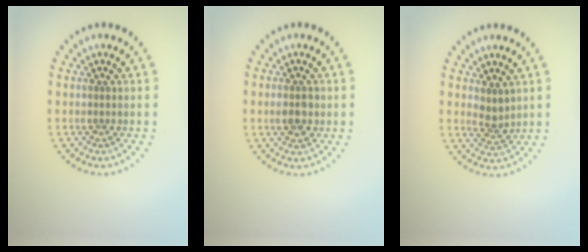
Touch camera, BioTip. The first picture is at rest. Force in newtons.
{"total": 2.5, "press": 2.5, "slide": 0.2}
{"total": 1.7, "press": 1.4, "slide": 1.1}